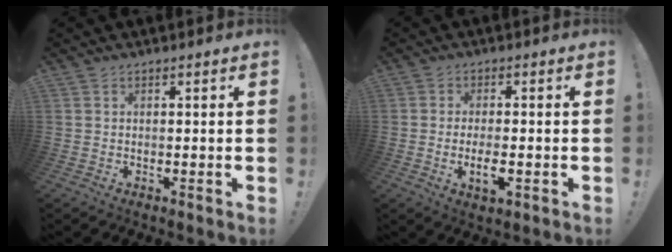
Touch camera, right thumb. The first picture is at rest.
{"total": 5.5, "force": [-1.7, 2.1, 4.8], "torque": [-0.074, -0.007, -0.029]}